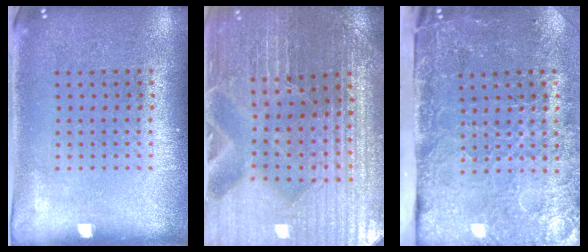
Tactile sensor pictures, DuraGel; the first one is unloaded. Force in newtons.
{"total": 4.0, "press": 4.0, "slide": 0.7}
{"total": 4.7, "press": 3.6, "slide": 3.0}